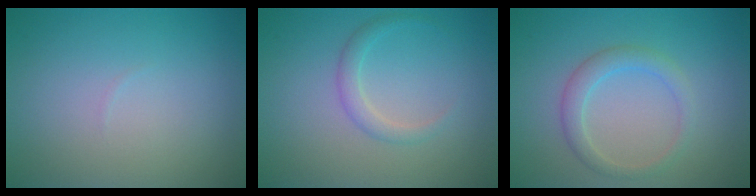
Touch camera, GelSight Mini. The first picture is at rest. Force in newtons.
{"total": 1.6, "press": 1.5, "slide": 0.2}
{"total": 2.3, "press": 2.3, "slide": 0.1}